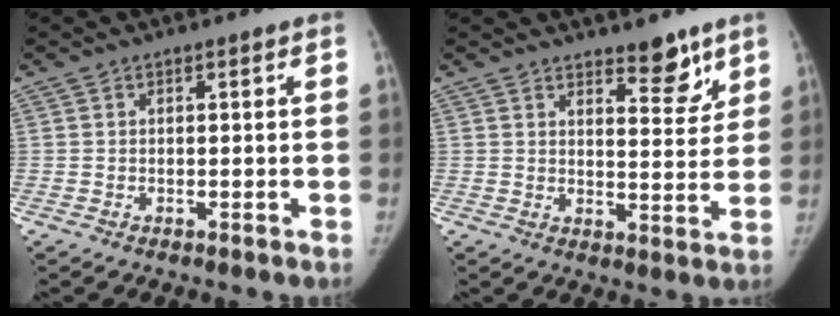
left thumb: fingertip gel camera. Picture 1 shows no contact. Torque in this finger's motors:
{"motor_torque": [0.31, 0.26, -0.15, -0.08, 0.08]}